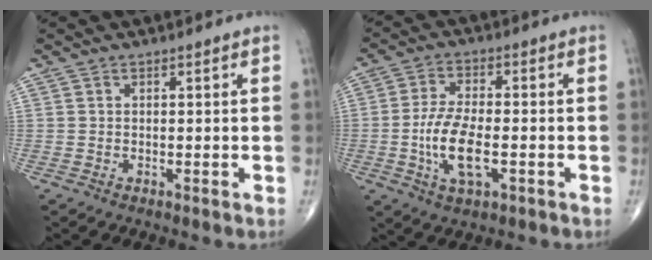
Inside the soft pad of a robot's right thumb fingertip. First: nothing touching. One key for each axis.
{"total": 9.6, "fx": -2.3, "fy": 4.2, "fz": 8.4, "tx": -0.166, "ty": 0.009, "tz": -0.042}